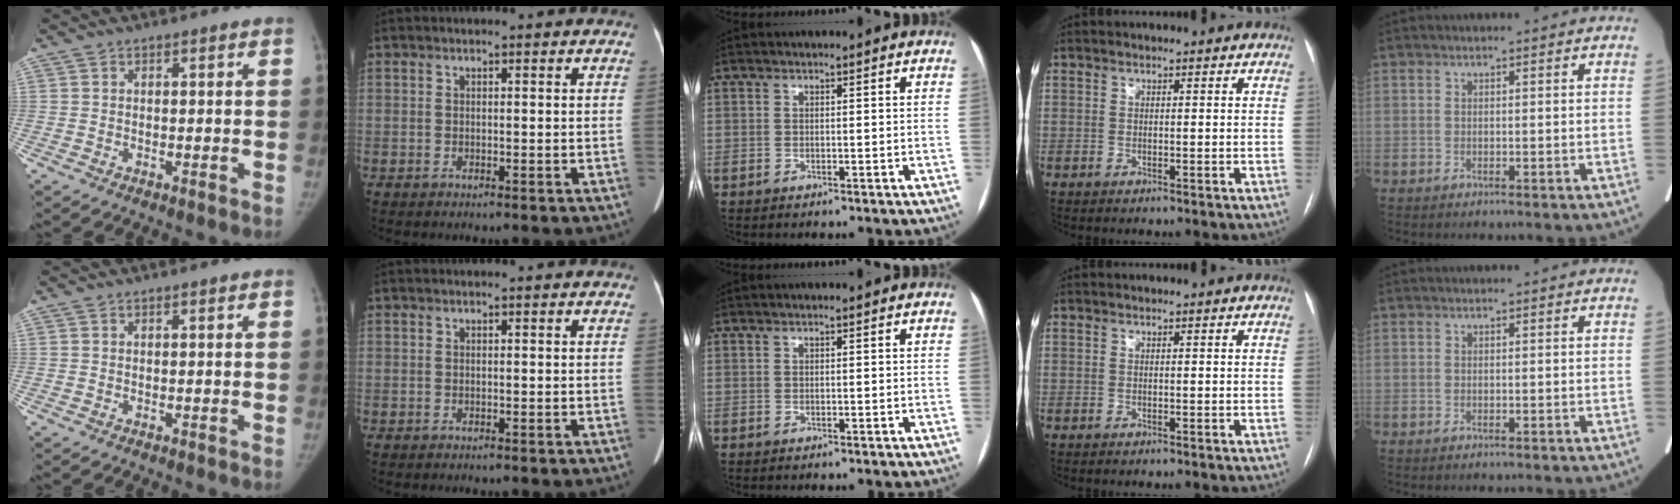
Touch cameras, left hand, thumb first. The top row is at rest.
{}